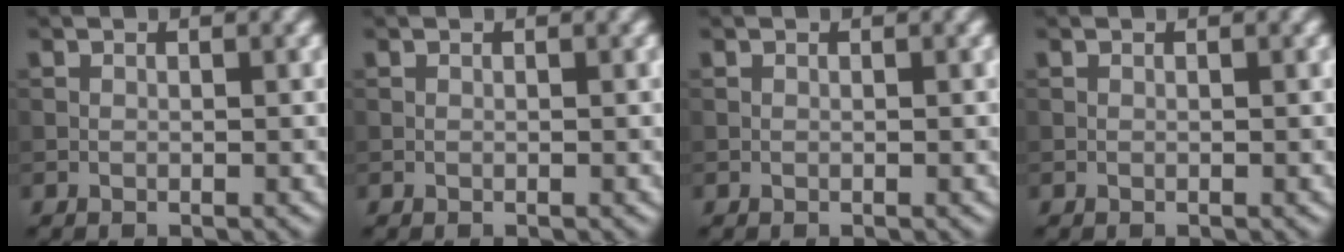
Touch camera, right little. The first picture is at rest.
{"total": 0.0}
{"total": 0.0}
{"total": 0.0}